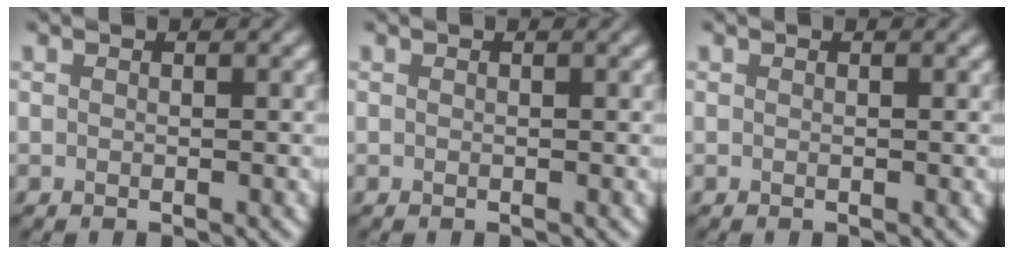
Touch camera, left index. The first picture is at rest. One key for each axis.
{"total": 0.0}
{"total": 0.0}